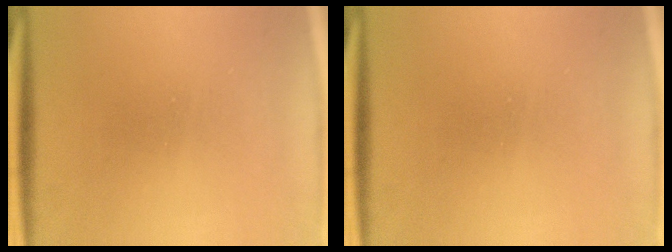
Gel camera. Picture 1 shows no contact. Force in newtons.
{"total": 0.0}